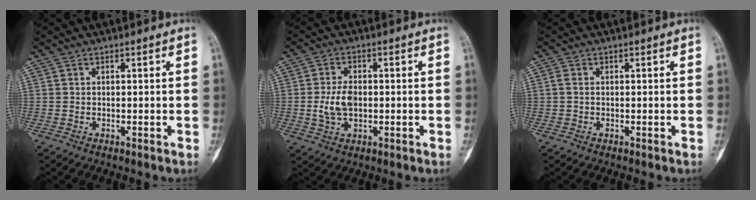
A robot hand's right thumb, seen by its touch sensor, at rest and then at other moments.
{"total": 6.1, "force": [-0.4, 3.8, 4.8], "torque": [-0.091, 0.001, -0.008]}
{"total": 1.3, "force": [0.0, 0.9, 0.9], "torque": [-0.021, 0.001, -0.002]}